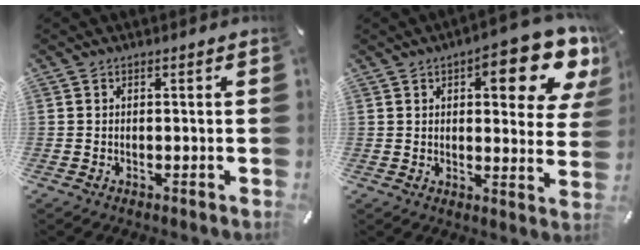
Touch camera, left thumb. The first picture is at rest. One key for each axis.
{"total": 15.7, "fx": 7.9, "fy": 5.9, "fz": 12.2, "tx": -0.143, "ty": -0.050, "tz": 0.122}